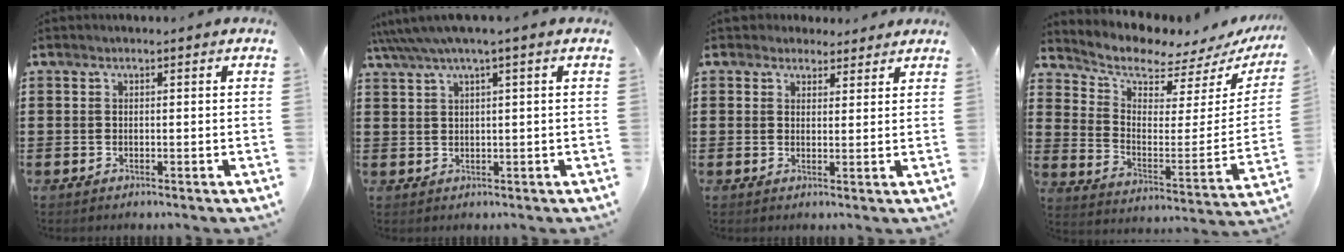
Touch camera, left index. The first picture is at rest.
{"total": 2.5, "force": [1.1, 0.0, 2.3], "torque": [-0.053, -0.003, 0.015]}
{"total": 3.0, "force": [2.4, 1.8, -0.1], "torque": [-0.009, 0.005, 0.047]}
{"total": 5.1, "force": [4.8, 1.4, 1.1], "torque": [-0.056, -0.047, 0.080]}